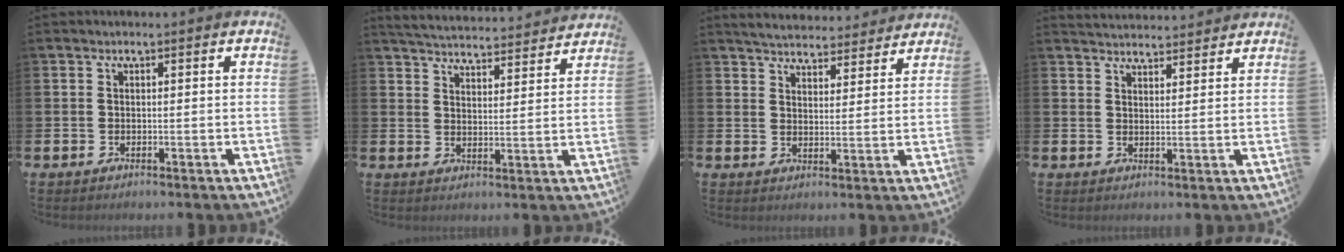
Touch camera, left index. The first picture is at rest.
{"total": 5.1, "force": [5.1, 0.4, 0.2], "torque": [-0.017, -0.043, 0.089]}
{"total": 4.8, "force": [4.8, 0.8, 0.2], "torque": [-0.017, -0.033, 0.082]}
{"total": 3.6, "force": [3.6, 0.5, -0.1], "torque": [-0.002, -0.020, 0.065]}